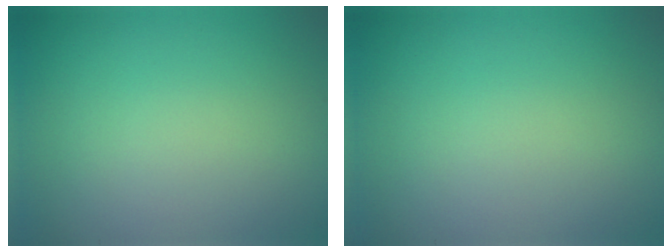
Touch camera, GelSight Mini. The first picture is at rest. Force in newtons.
{"total": 0.0}